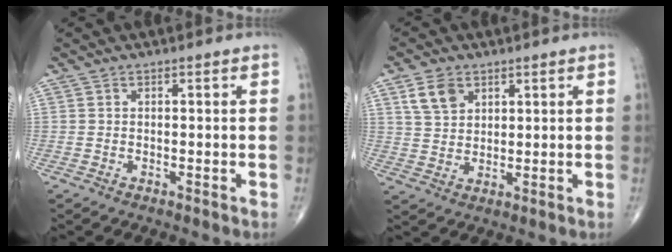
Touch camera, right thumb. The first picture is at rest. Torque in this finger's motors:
{"motor_torque": [-0.37, 0.42, 0.12, -0.11, 0.15]}